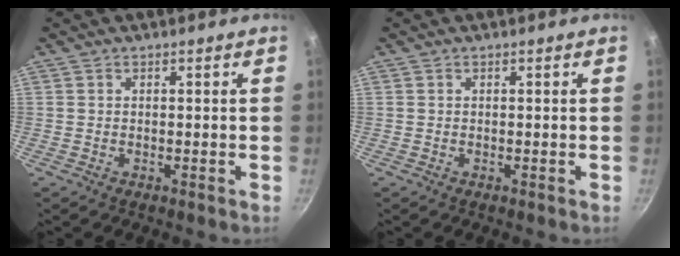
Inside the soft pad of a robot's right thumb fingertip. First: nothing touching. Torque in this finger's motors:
{"motor_torque": [-0.02, -0.02, 0.02, 0.01, 0.00]}